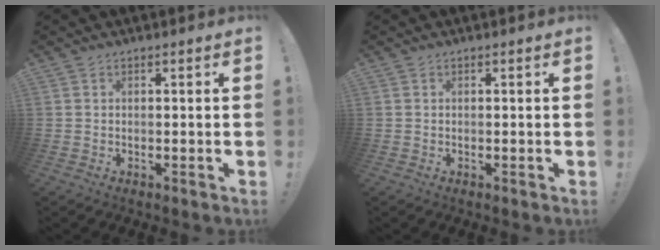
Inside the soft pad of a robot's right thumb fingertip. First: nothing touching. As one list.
[{"total": 0.0}]